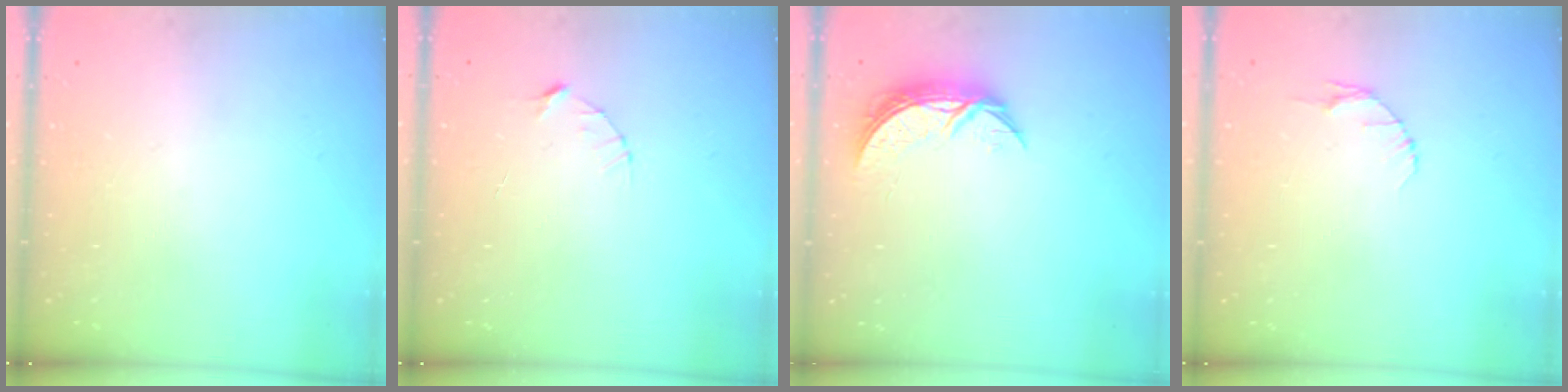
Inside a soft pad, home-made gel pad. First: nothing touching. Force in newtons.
{"total": 3.1, "press": 3.1, "slide": 0.3}
{"total": 7.1, "press": 7.1, "slide": 0.5}
{"total": 4.0, "press": 4.0, "slide": 0.6}